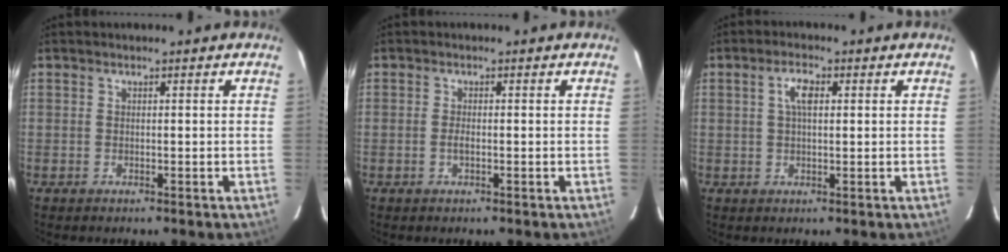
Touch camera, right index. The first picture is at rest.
{"total": 1.2, "force": [-0.3, 0.4, 1.1], "torque": [-0.022, 0.001, -0.007]}
{"total": 3.5, "force": [0.9, 1.4, 3.0], "torque": [-0.059, 0.009, 0.017]}